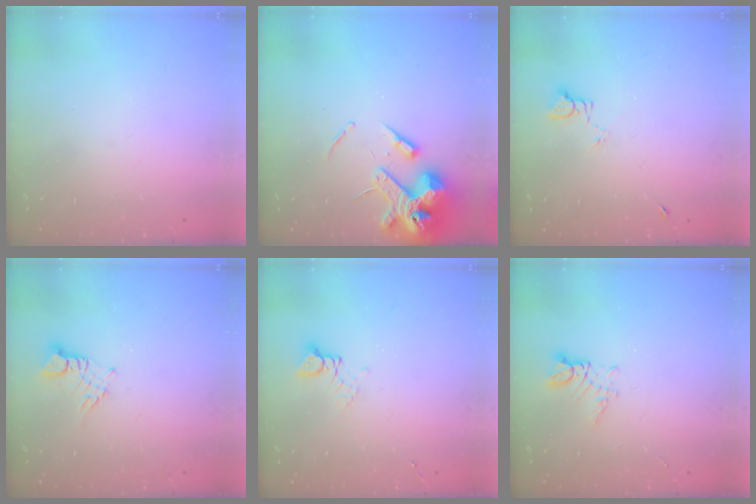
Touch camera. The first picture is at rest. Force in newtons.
{"total": 14.3, "press": 14.1, "slide": 2.0}
{"total": 2.4, "press": 2.4, "slide": 0.3}
{"total": 2.5, "press": 2.5, "slide": 0.4}
{"total": 2.6, "press": 2.6, "slide": 0.1}
{"total": 3.0, "press": 3.0, "slide": 0.4}